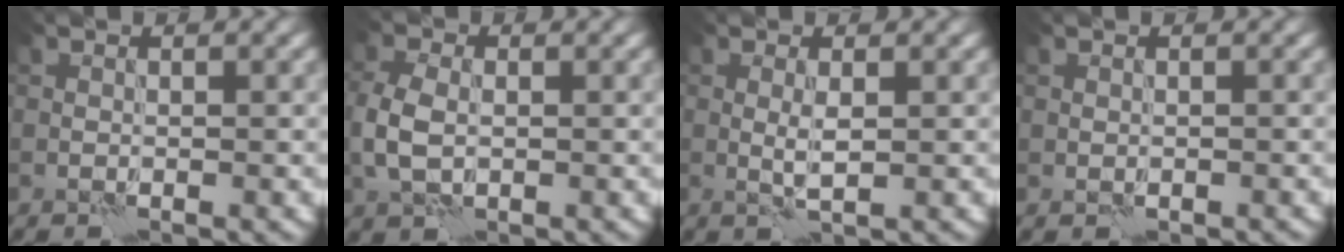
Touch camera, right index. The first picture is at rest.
{"total": 3.6, "force": [-0.1, 2.6, 2.6], "torque": [-0.067, -0.001, -0.007]}
{"total": 1.4, "force": [0.4, 0.2, 1.3], "torque": [-0.029, -0.002, 0.007]}
{"total": 0.6, "force": [-0.2, 0.5, 0.2], "torque": [-0.006, -0.003, -0.002]}